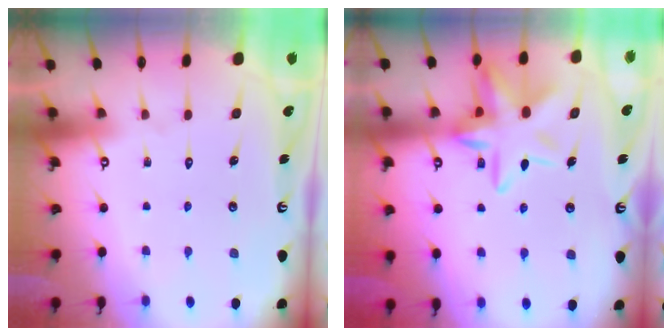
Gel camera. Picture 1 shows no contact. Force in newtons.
{"total": 14.5, "press": 14.5, "slide": 0.9}